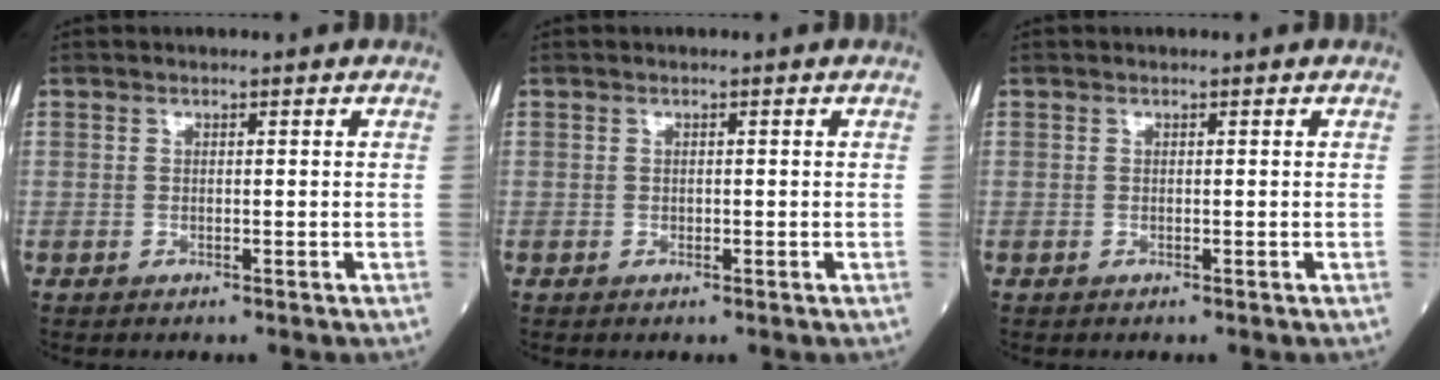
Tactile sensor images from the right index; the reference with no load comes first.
{"total": 0.0}
{"total": 0.0}